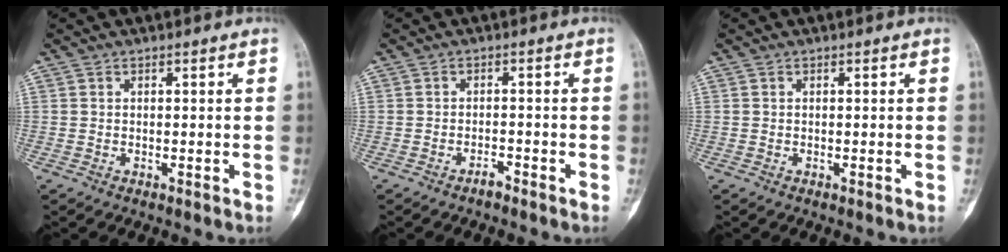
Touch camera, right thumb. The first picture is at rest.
{"total": 1.4, "force": [-1.3, 0.4, 0.5], "torque": [-0.011, 0.007, -0.023]}
{"total": 0.0}